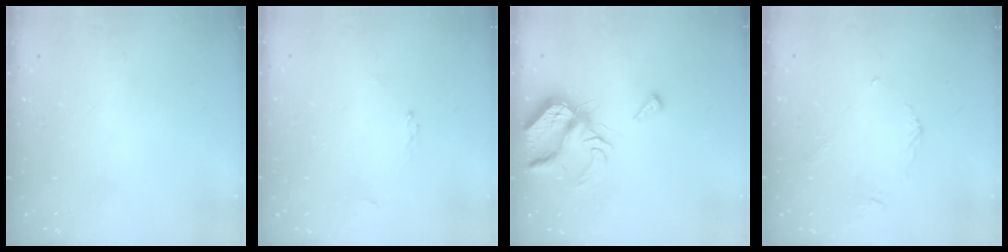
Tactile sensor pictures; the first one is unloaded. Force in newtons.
{"total": 0.0}
{"total": 6.9, "press": 6.8, "slide": 1.0}
{"total": 3.8, "press": 3.8, "slide": 0.2}